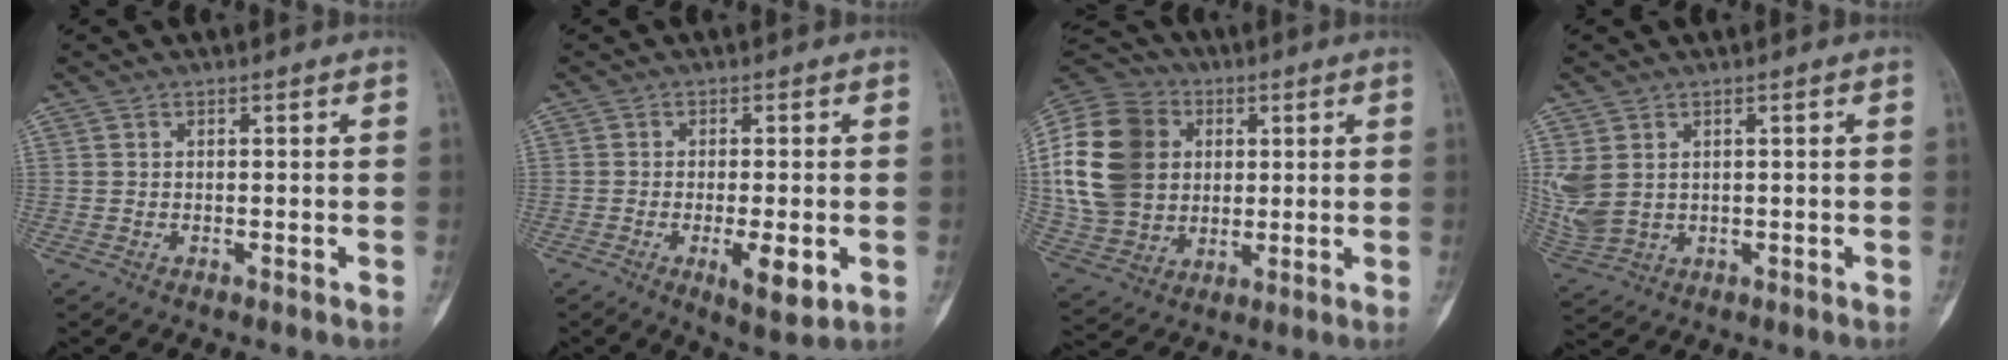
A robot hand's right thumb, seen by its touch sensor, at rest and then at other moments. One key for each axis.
{"total": 6.5, "fx": -1.9, "fy": 2.0, "fz": 5.9, "tx": -0.090, "ty": -0.013, "tz": -0.026}
{"total": 21.4, "fx": 3.6, "fy": 17.1, "fz": 12.3, "tx": -0.240, "ty": 0.012, "tz": 0.073}
{"total": 7.2, "fx": 1.4, "fy": 5.2, "fz": 4.7, "tx": -0.119, "ty": -0.004, "tz": 0.047}